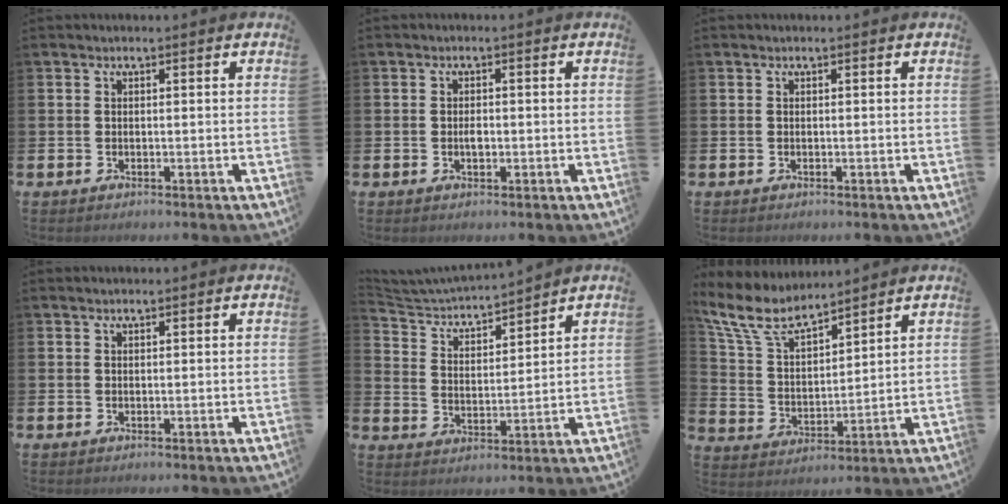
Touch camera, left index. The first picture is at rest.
{"total": 1.3, "force": [-0.1, 0.7, 1.1], "torque": [-0.018, 0.001, -0.004]}
{"total": 0.0}
{"total": 0.8, "force": [0.8, 0.1, 0.1], "torque": [0.000, 0.000, 0.014]}
{"total": 4.2, "force": [4.1, 0.5, 0.5], "torque": [-0.035, -0.035, 0.067]}
{"total": 8.0, "force": [7.1, 2.2, 3.0], "torque": [-0.093, -0.036, 0.126]}